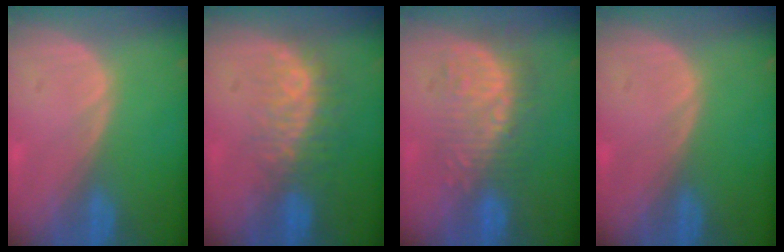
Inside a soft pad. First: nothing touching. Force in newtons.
{"total": 8.4, "press": 7.1, "slide": 4.4}
{"total": 9.0, "press": 8.4, "slide": 3.3}
{"total": 0.0}